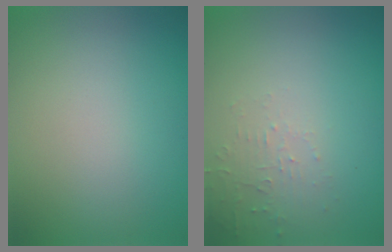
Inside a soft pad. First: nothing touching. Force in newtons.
{"total": 1.5, "press": 1.5, "slide": 0.3}